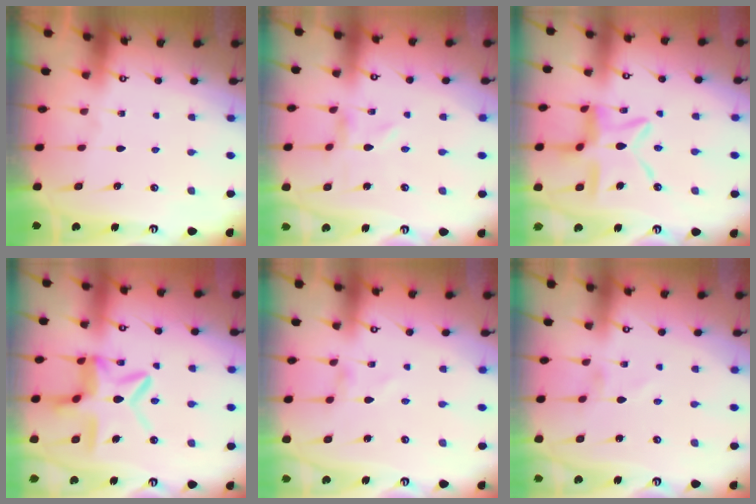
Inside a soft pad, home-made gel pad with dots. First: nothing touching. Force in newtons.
{"total": 0.0}
{"total": 13.1, "press": 13.1, "slide": 1.1}
{"total": 12.7, "press": 12.6, "slide": 1.0}
{"total": 0.0}
{"total": 0.0}